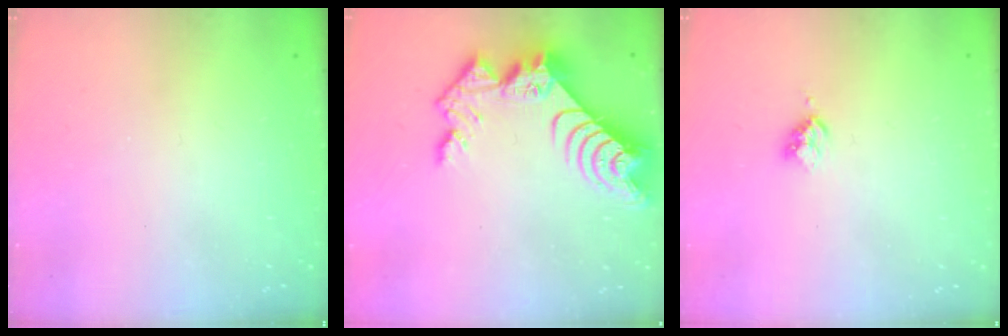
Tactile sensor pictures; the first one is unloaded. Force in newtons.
{"total": 12.5, "press": 12.5, "slide": 1.2}
{"total": 3.0, "press": 2.9, "slide": 0.4}